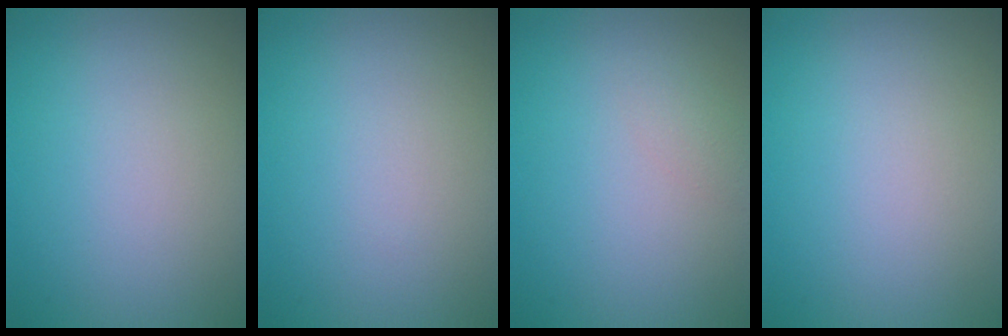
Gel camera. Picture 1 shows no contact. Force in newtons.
{"total": 0.0}
{"total": 1.0, "press": 1.0, "slide": 0.1}
{"total": 0.0}